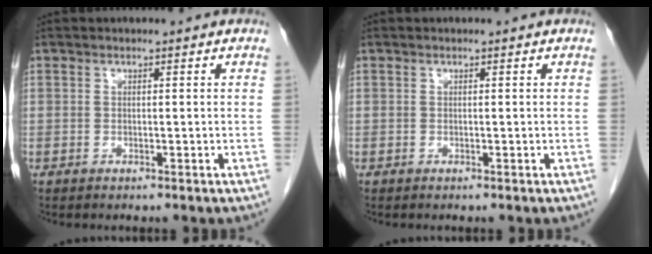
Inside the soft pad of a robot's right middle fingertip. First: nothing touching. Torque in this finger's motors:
{"motor_torque": [0.00, 0.00, 0.00, 0.00]}